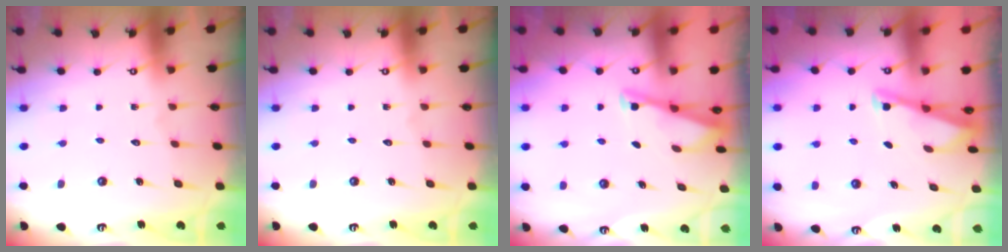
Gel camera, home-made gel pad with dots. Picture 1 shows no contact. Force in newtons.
{"total": 0.0}
{"total": 3.4, "press": 3.4, "slide": 0.3}
{"total": 2.7, "press": 2.7, "slide": 0.3}